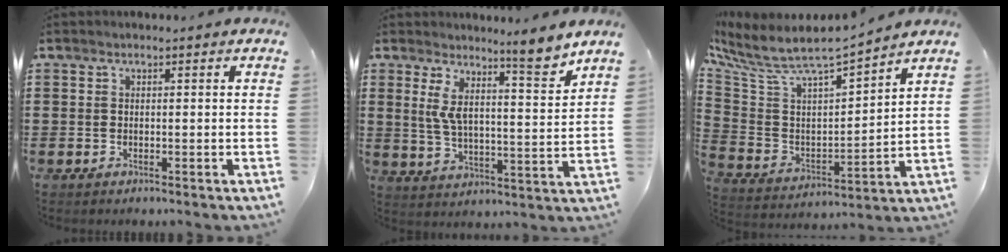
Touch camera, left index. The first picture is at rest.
{"total": 8.8, "force": [6.9, 0.6, 5.4], "torque": [-0.100, -0.045, 0.113]}
{"total": 6.4, "force": [5.7, 1.0, 2.6], "torque": [-0.083, -0.054, 0.091]}